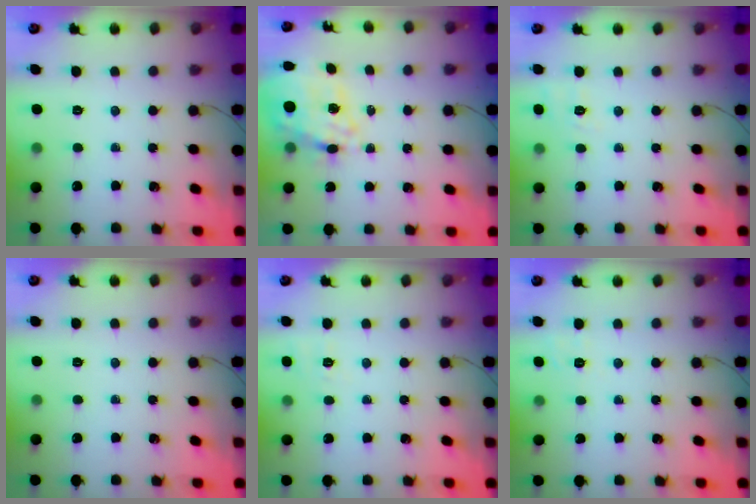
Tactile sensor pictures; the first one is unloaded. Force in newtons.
{"total": 16.5, "press": 16.1, "slide": 3.6}
{"total": 5.4, "press": 4.9, "slide": 2.1}
{"total": 0.0}
{"total": 3.8, "press": 3.2, "slide": 2.1}
{"total": 1.9, "press": 0.8, "slide": 1.7}